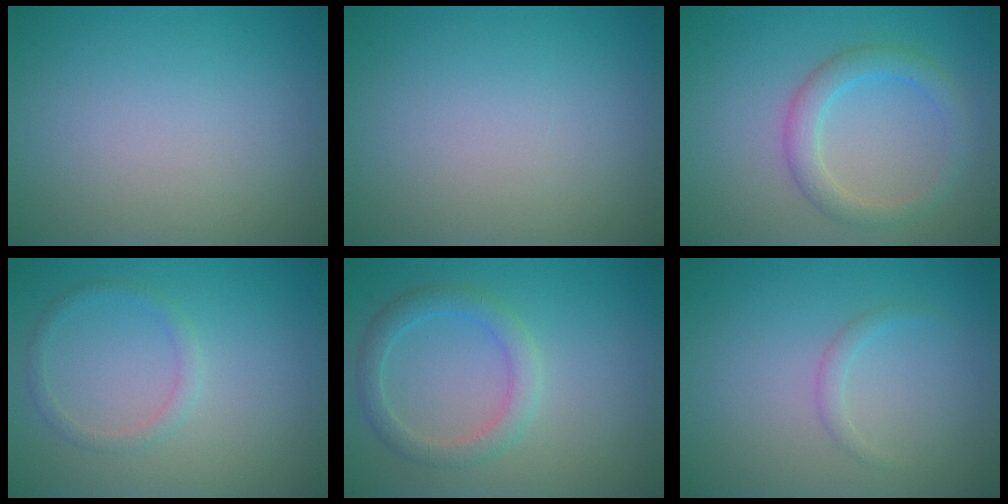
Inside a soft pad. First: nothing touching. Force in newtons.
{"total": 0.0}
{"total": 2.9, "press": 2.9, "slide": 0.1}
{"total": 1.3, "press": 1.3, "slide": 0.0}
{"total": 2.7, "press": 2.7, "slide": 0.2}
{"total": 0.9, "press": 0.9, "slide": 0.1}